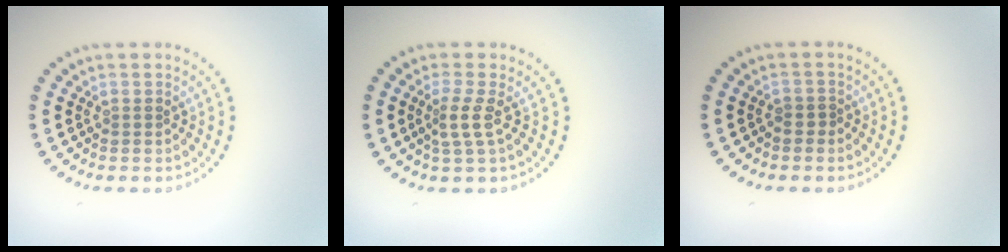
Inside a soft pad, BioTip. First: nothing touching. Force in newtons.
{"total": 2.1, "press": 1.5, "slide": 1.5}
{"total": 0.7, "press": 0.4, "slide": 0.6}